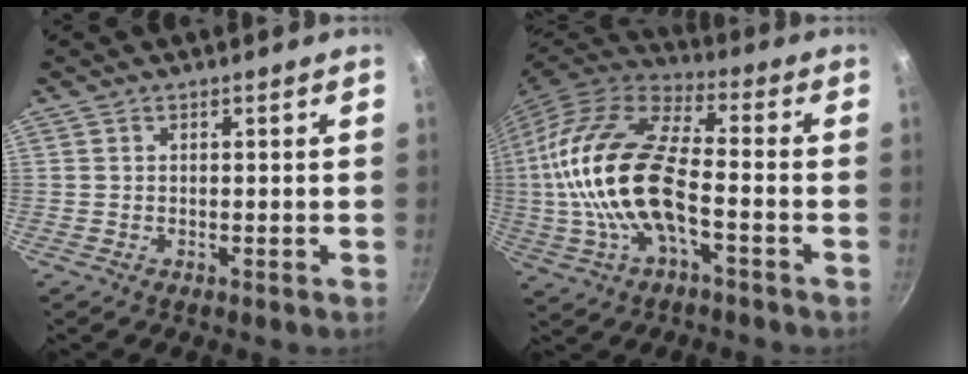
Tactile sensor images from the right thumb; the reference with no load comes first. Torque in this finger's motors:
{"motor_torque": [1.13, 0.87, 2.51, -0.26, 0.88]}